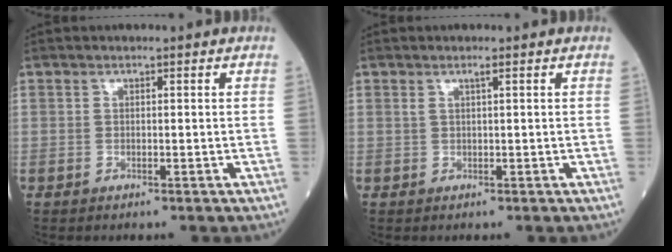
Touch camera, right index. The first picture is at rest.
{"total": 0.7, "force": [0.4, -0.1, 0.6], "torque": [-0.015, 0.005, 0.008]}